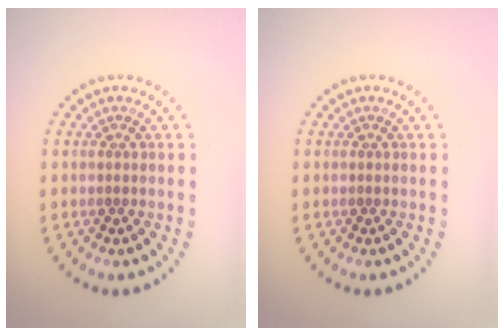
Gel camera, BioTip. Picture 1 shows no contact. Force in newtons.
{"total": 0.0}